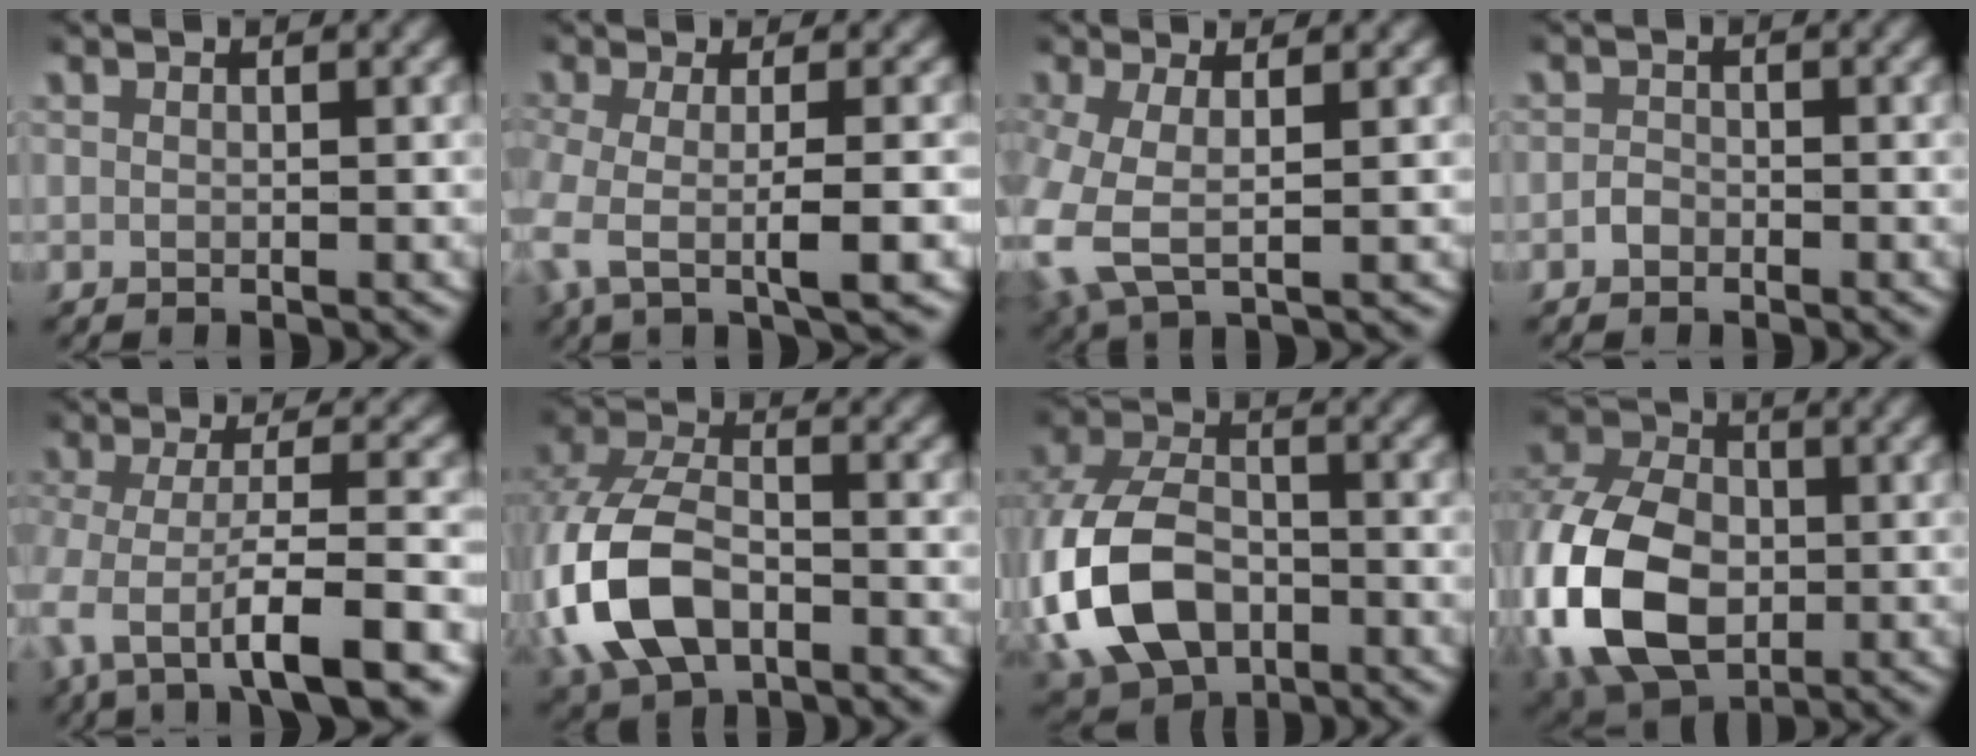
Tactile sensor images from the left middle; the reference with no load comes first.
{"total": 4.8, "force": [0.2, 1.8, 4.5], "torque": [-0.102, 0.000, 0.002]}
{"total": 6.6, "force": [-0.6, 4.8, 4.5], "torque": [-0.138, -0.022, -0.003]}
{"total": 1.0, "force": [-0.7, 0.7, 0.1], "torque": [-0.005, -0.003, -0.015]}
{"total": 6.1, "force": [-1.9, 2.3, 5.3], "torque": [-0.116, -0.013, -0.026]}
{"total": 9.3, "force": [-1.7, 6.6, 6.3], "torque": [-0.181, -0.028, -0.016]}
{"total": 11.6, "force": [-2.2, 8.9, 7.1], "torque": [-0.185, -0.043, -0.022]}
{"total": 12.9, "force": [-2.0, 9.9, 8.0], "torque": [-0.204, -0.047, -0.012]}